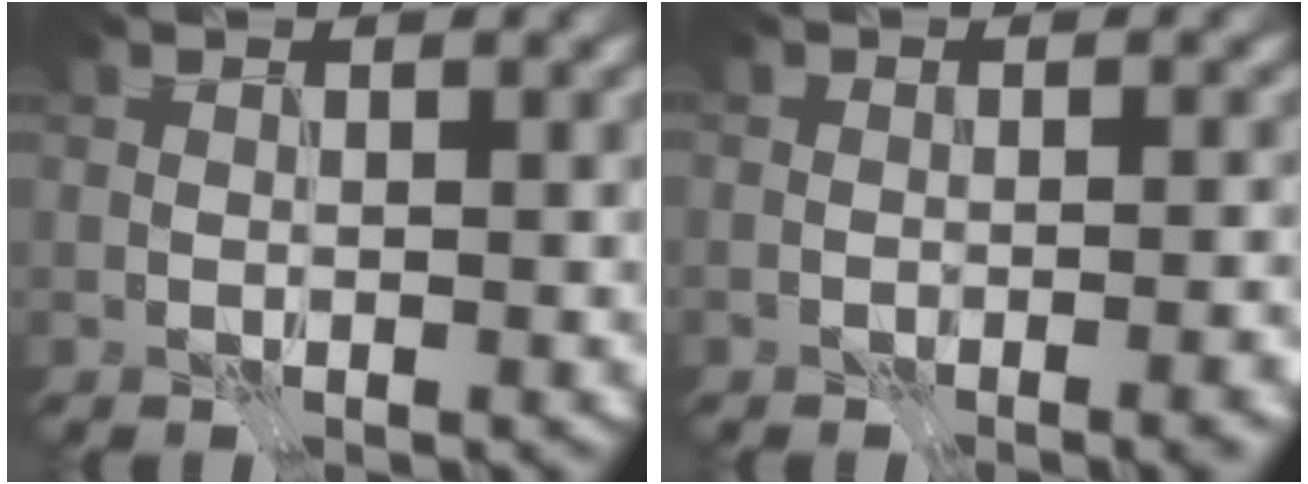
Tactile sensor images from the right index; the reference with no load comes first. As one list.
[{"total": 2.2, "force": [-0.8, 0.6, 1.9], "torque": [-0.011, 0.005, -0.012]}]